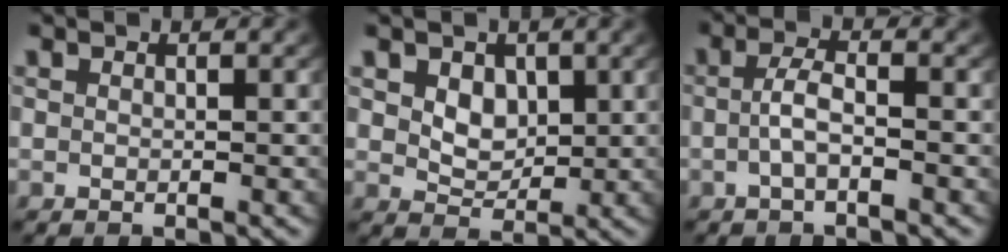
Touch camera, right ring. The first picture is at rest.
{"total": 3.2, "force": [1.1, 2.4, 1.8], "torque": [-0.038, -0.018, 0.033]}
{"total": 2.3, "force": [-1.1, 0.2, 1.9], "torque": [-0.041, 0.000, -0.019]}